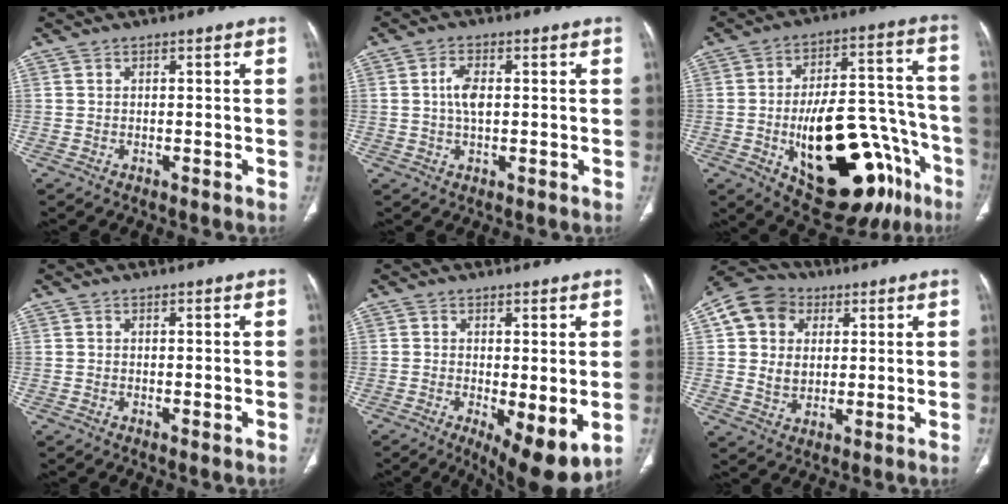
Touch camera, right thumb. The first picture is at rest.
{"total": 4.3, "force": [0.5, 2.1, 3.7], "torque": [-0.078, 0.003, 0.008]}
{"total": 26.2, "force": [-9.4, 12.6, 21.0], "torque": [-0.323, 0.038, -0.126]}
{"total": 0.5, "force": [0.0, 0.2, 0.5], "torque": [-0.014, -0.004, 0.000]}
{"total": 9.6, "force": [-1.9, 3.2, 8.9], "torque": [-0.136, -0.026, -0.023]}
{"total": 12.3, "force": [3.8, 10.0, 6.1], "torque": [-0.091, -0.001, 0.063]}